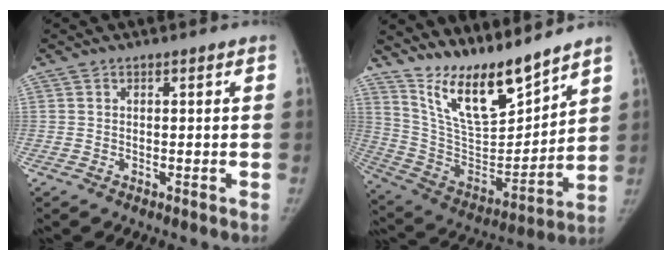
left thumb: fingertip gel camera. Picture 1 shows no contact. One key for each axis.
{"total": 16.5, "fx": 13.9, "fy": 3.6, "fz": 8.2, "tx": -0.109, "ty": -0.096, "tz": 0.271}